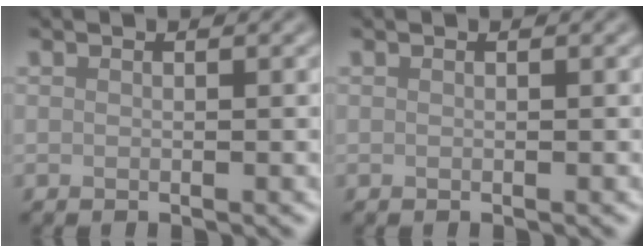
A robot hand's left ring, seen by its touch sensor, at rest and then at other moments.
{"total": 0.0}